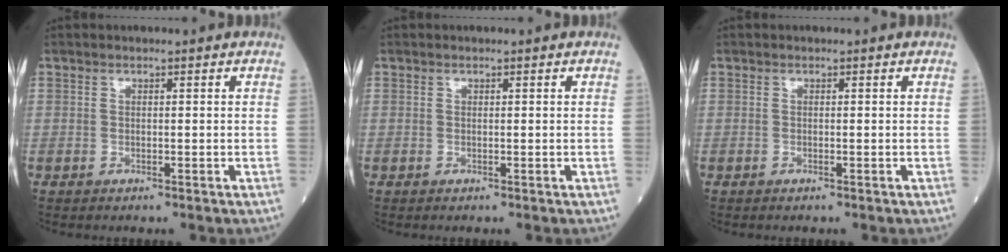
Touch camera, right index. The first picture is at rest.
{"total": 0.0}
{"total": 0.0}